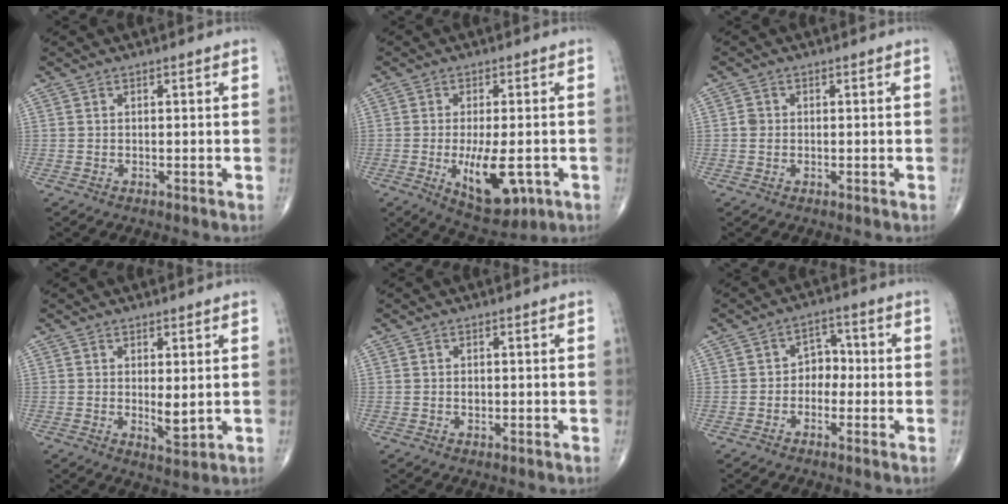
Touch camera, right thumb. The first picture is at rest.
{"total": 10.8, "force": [-2.9, 4.6, 9.4], "torque": [-0.141, -0.012, -0.033]}
{"total": 1.3, "force": [0.0, 1.1, 0.6], "torque": [-0.007, 0.002, 0.000]}
{"total": 3.4, "force": [0.4, 1.3, 3.2], "torque": [-0.047, -0.014, 0.012]}
{"total": 0.7, "force": [0.0, 0.5, 0.5], "torque": [-0.009, 0.000, 0.000]}
{"total": 4.2, "force": [-0.9, 3.3, 2.5], "torque": [-0.009, 0.021, -0.028]}